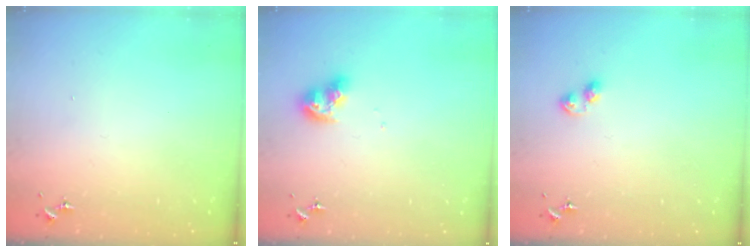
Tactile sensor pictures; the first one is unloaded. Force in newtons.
{"total": 9.0, "press": 9.0, "slide": 1.0}
{"total": 3.8, "press": 3.7, "slide": 0.4}